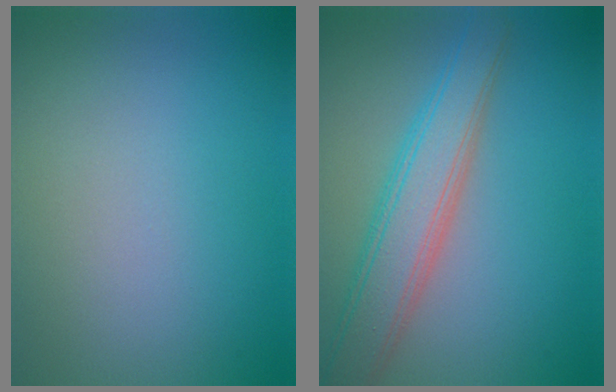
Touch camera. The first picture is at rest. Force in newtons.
{"total": 6.0, "press": 6.0, "slide": 0.3}